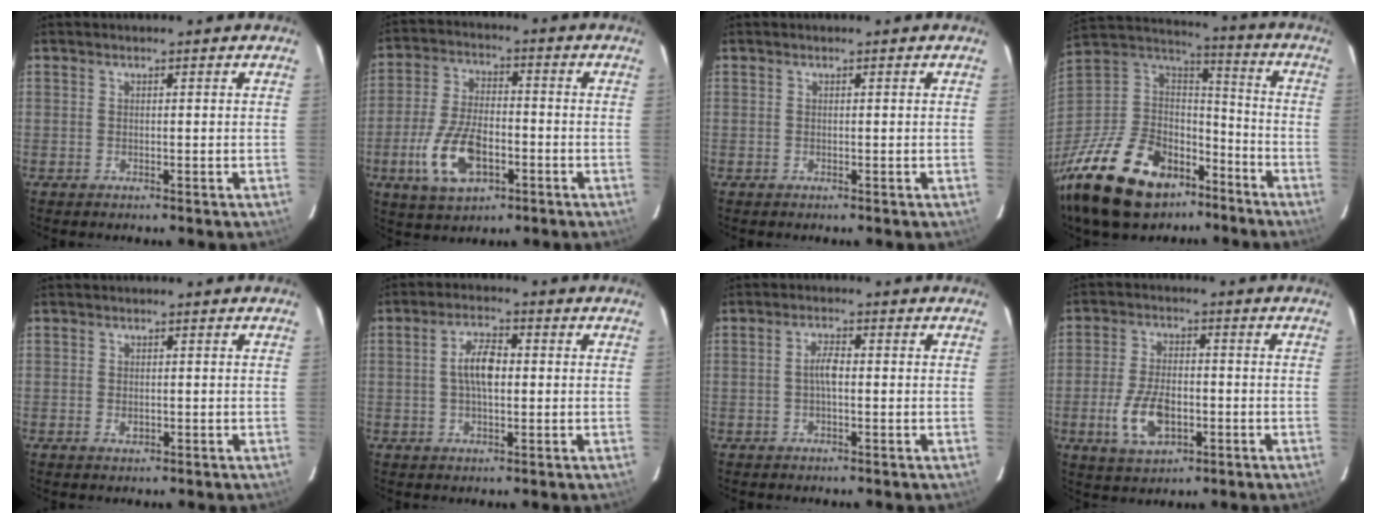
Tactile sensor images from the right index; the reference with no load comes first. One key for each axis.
{"total": 11.5, "fx": -3.9, "fy": 6.1, "fz": 9.0, "tx": -0.193, "ty": -0.007, "tz": -0.063}
{"total": 0.0}
{"total": 30.0, "fx": -19.3, "fy": 16.7, "fz": 15.8, "tx": -0.357, "ty": 0.003, "tz": -0.305}
{"total": 1.2, "fx": -0.3, "fy": 1.0, "fz": 0.7, "tx": -0.010, "ty": -0.001, "tz": -0.004}
{"total": 5.9, "fx": 0.3, "fy": 2.5, "fz": 5.3, "tx": -0.100, "ty": 0.012, "tz": 0.005}
{"total": 2.8, "fx": -0.3, "fy": 0.9, "fz": 2.6, "tx": -0.051, "ty": 0.007, "tz": -0.005}
{"total": 9.7, "fx": -3.0, "fy": 5.3, "fz": 7.5, "tx": -0.160, "ty": -0.005, "tz": -0.048}